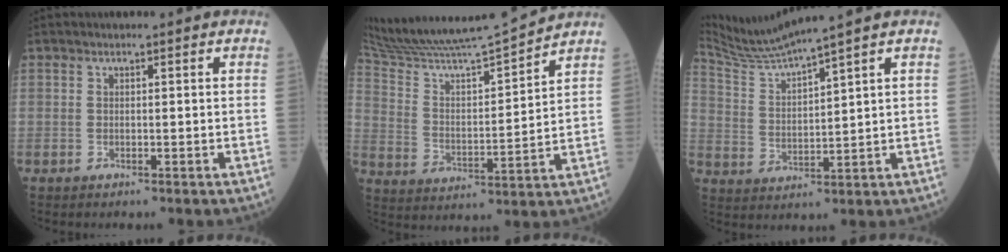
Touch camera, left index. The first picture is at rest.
{"total": 16.7, "force": [15.7, -1.6, 5.6], "torque": [-0.112, -0.022, 0.271]}
{"total": 8.0, "force": [7.2, -2.5, 2.5], "torque": [-0.065, -0.005, 0.151]}